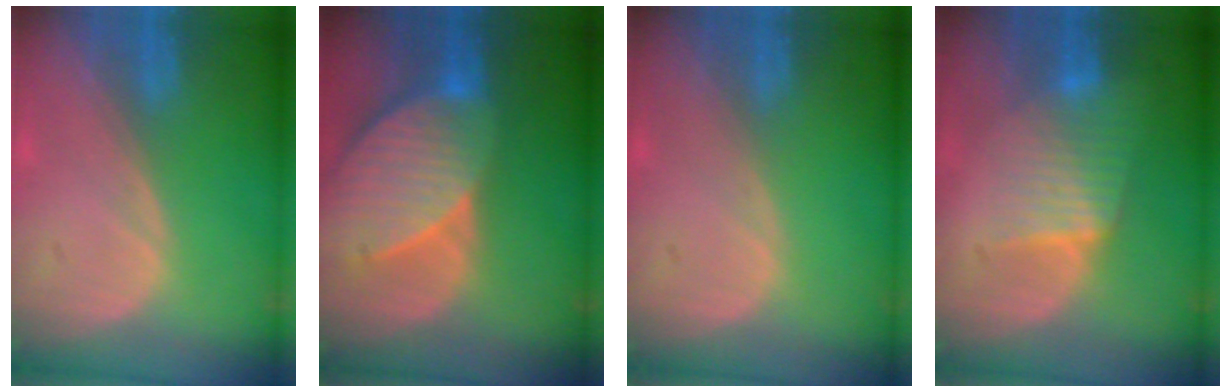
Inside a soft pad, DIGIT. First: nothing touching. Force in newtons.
{"total": 10.2, "press": 9.0, "slide": 4.8}
{"total": 0.0}
{"total": 6.4, "press": 6.1, "slide": 2.1}